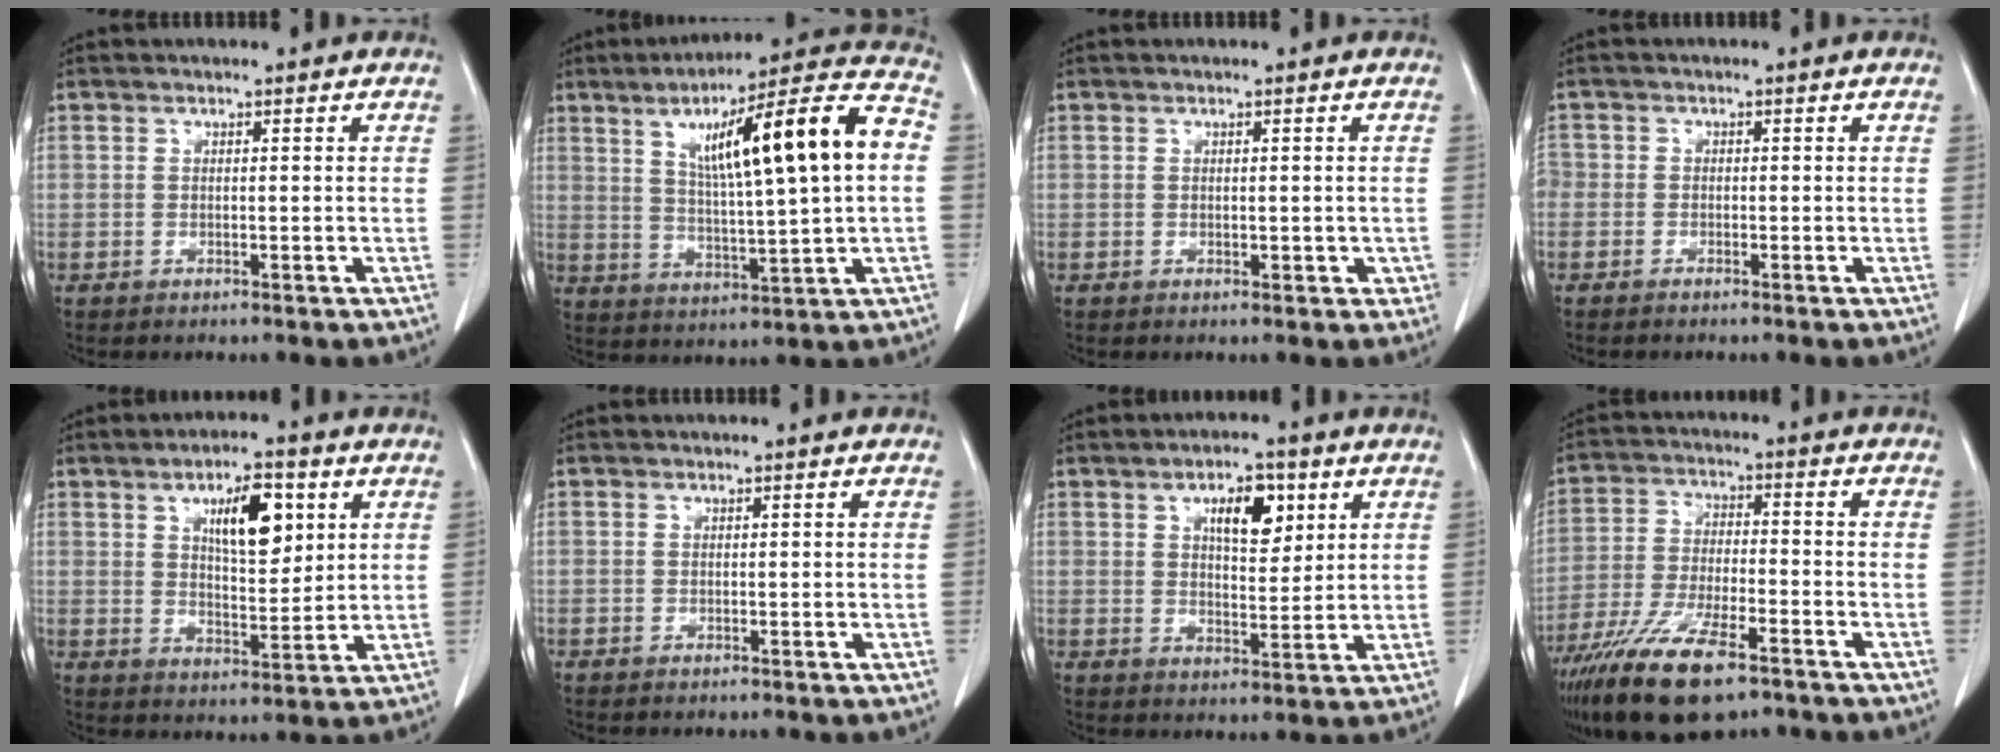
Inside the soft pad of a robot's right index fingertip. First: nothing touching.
{"total": 18.4, "force": [3.9, 1.5, 17.9], "torque": [-0.271, 0.029, 0.055]}
{"total": 2.0, "force": [-0.3, 1.2, 1.6], "torque": [-0.012, 0.003, 0.001]}
{"total": 2.9, "force": [-1.8, 2.1, 0.8], "torque": [-0.021, 0.003, -0.036]}
{"total": 9.3, "force": [3.8, 3.3, 7.8], "torque": [-0.128, 0.005, 0.065]}
{"total": 0.0}
{"total": 7.0, "force": [3.1, 2.9, 5.5], "torque": [-0.090, 0.005, 0.051]}
{"total": 13.8, "force": [-9.3, 3.1, 9.7], "torque": [-0.194, -0.029, -0.167]}